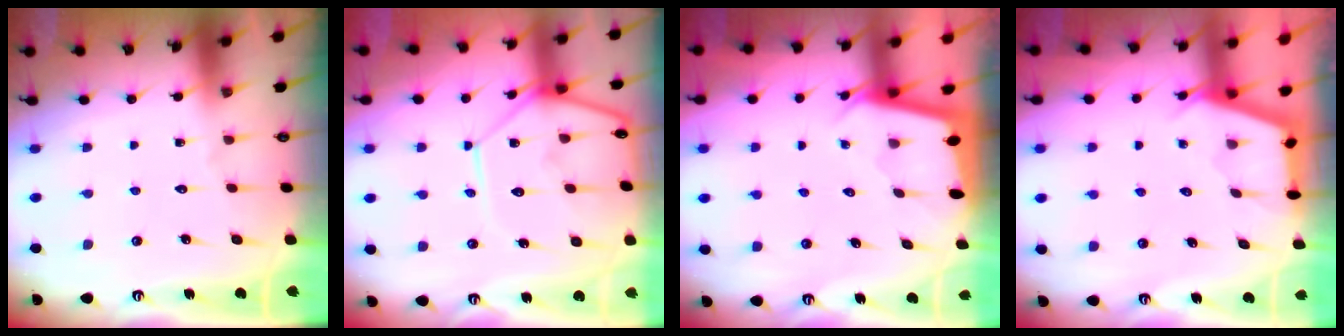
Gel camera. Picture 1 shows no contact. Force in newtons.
{"total": 12.5, "press": 12.5, "slide": 0.8}
{"total": 1.8, "press": 1.8, "slide": 0.1}
{"total": 2.8, "press": 2.8, "slide": 0.3}